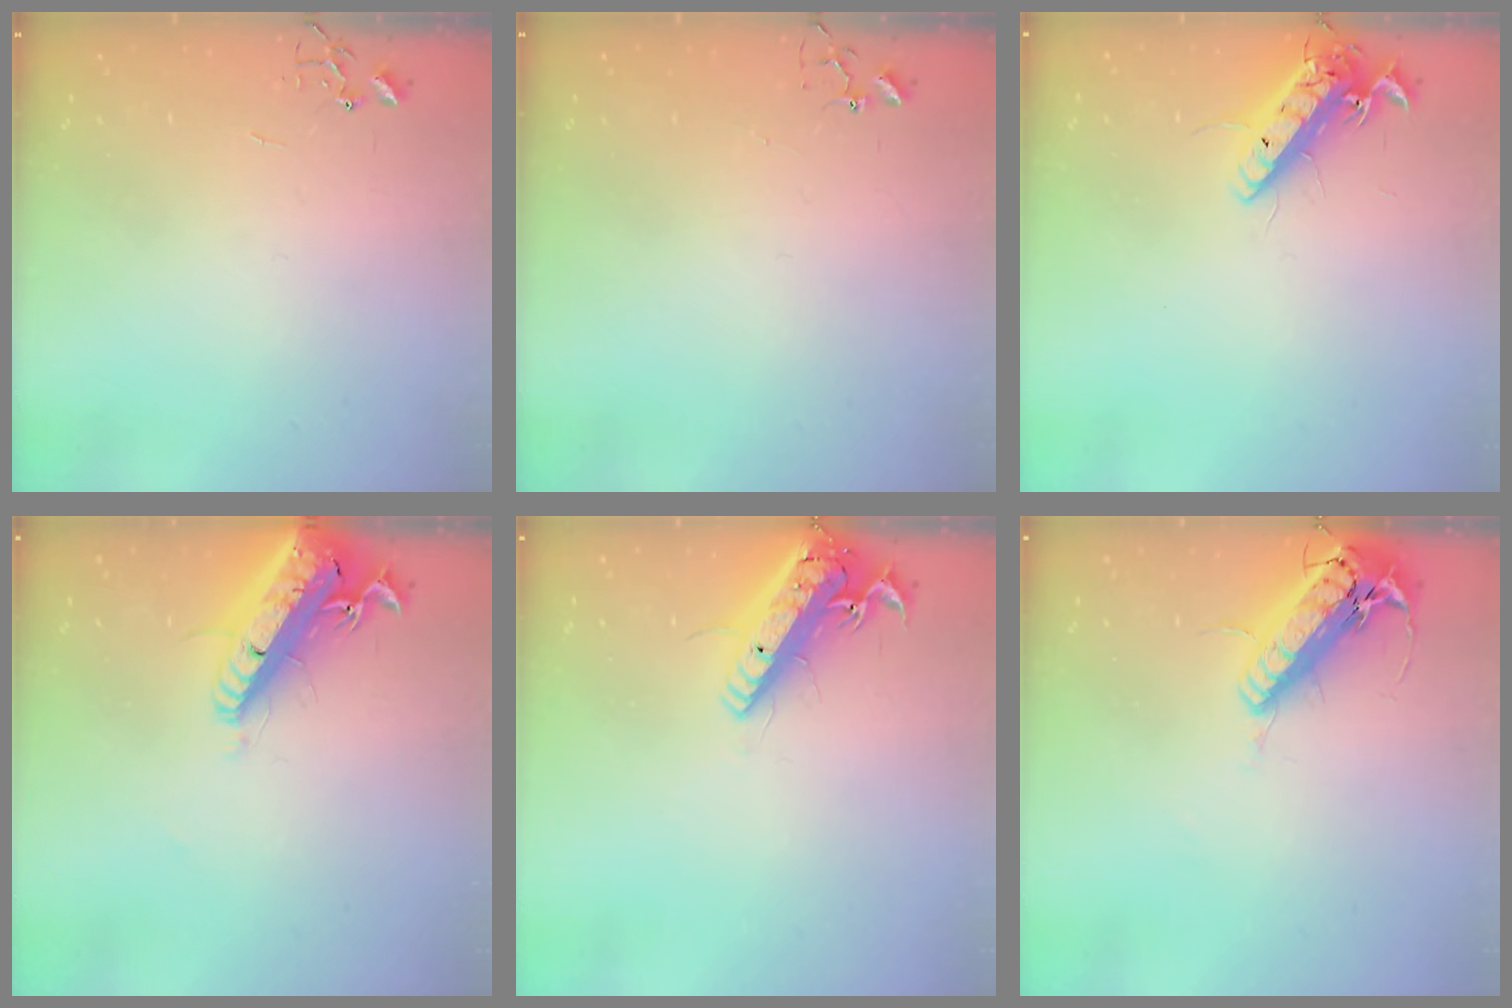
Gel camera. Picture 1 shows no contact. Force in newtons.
{"total": 3.9, "press": 3.8, "slide": 0.2}
{"total": 14.8, "press": 14.5, "slide": 2.8}
{"total": 23.1, "press": 22.6, "slide": 5.0}
{"total": 17.6, "press": 17.2, "slide": 3.6}
{"total": 18.2, "press": 17.8, "slide": 3.8}